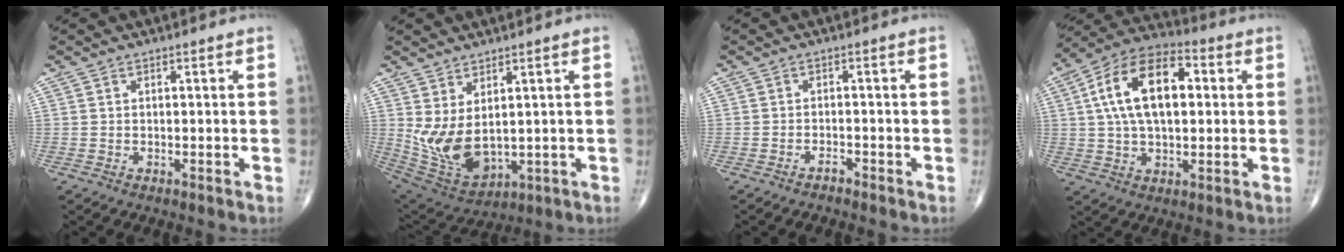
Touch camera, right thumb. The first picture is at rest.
{"total": 11.1, "force": [1.5, 6.0, 9.2], "torque": [-0.169, -0.024, 0.056]}
{"total": 1.2, "force": [-1.1, 0.2, 0.3], "torque": [-0.005, 0.008, -0.021]}
{"total": 17.1, "force": [3.0, 9.4, 14.0], "torque": [-0.242, 0.023, 0.045]}